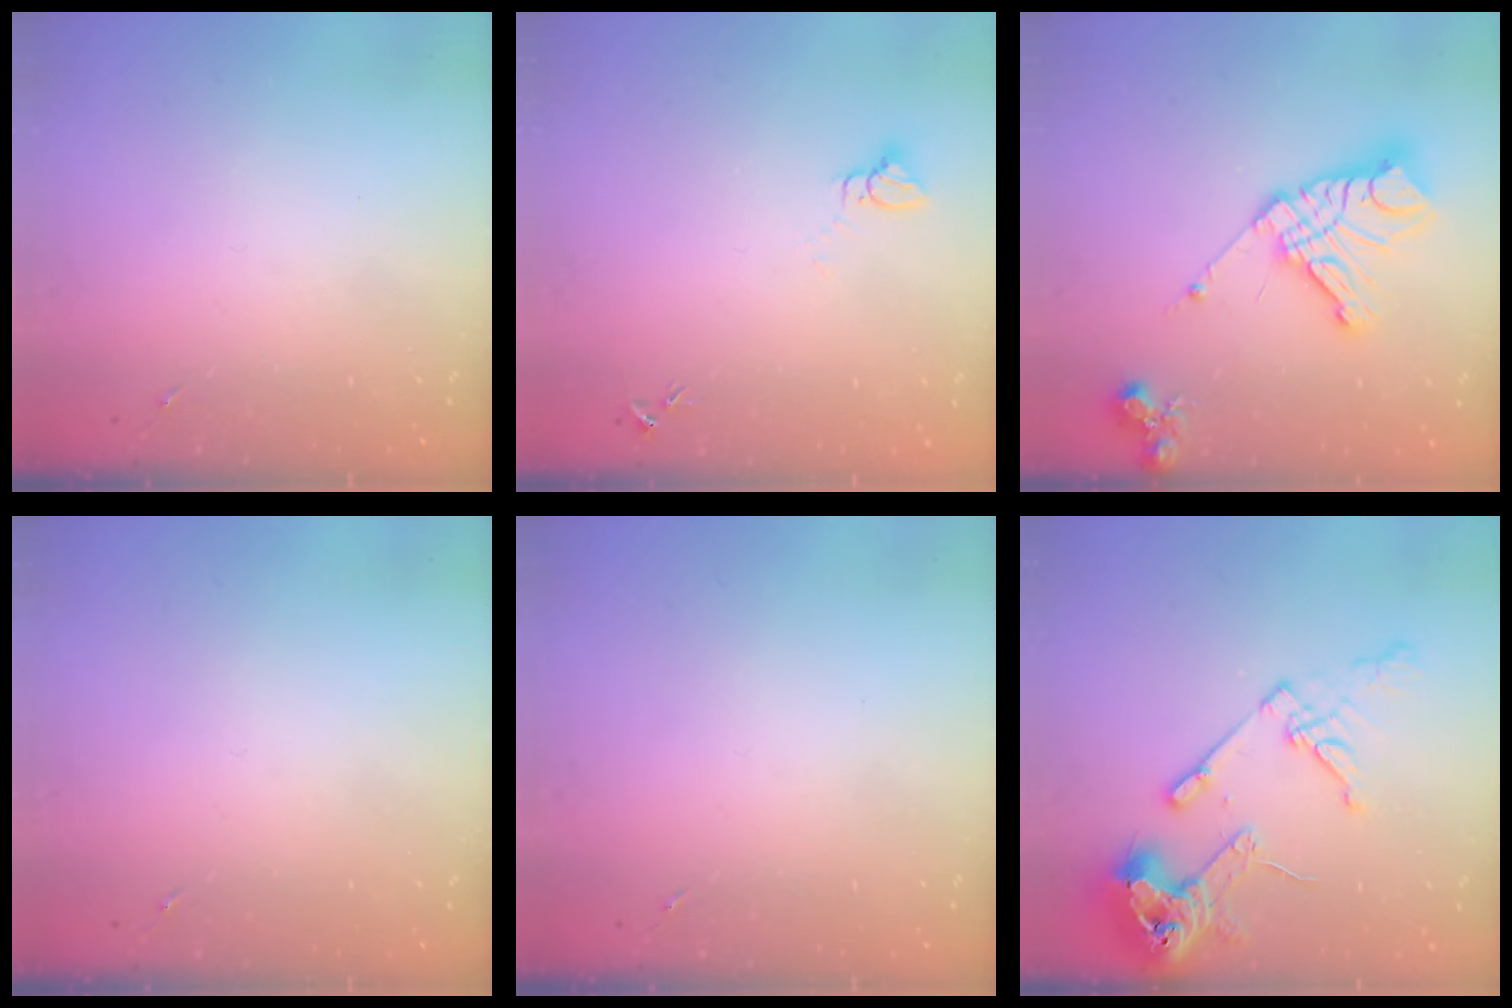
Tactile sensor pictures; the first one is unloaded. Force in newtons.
{"total": 2.7, "press": 2.7, "slide": 0.1}
{"total": 20.5, "press": 20.4, "slide": 2.5}
{"total": 0.0}
{"total": 0.0}
{"total": 17.0, "press": 16.9, "slide": 1.9}